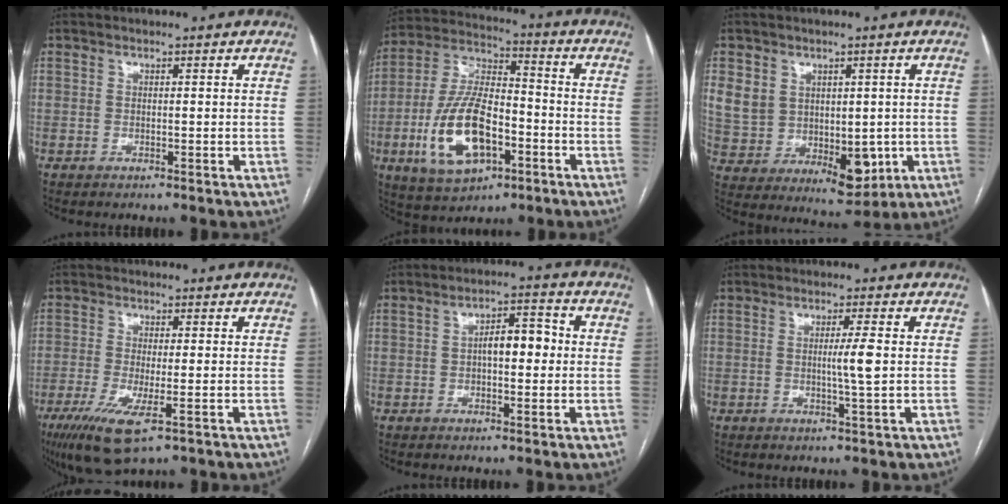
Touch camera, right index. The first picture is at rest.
{"total": 16.0, "force": [-5.3, 6.7, 13.5], "torque": [-0.285, 0.004, -0.090]}
{"total": 12.3, "force": [1.2, 9.7, 7.4], "torque": [-0.145, 0.017, 0.061]}
{"total": 8.4, "force": [-4.2, 1.6, 7.1], "torque": [-0.138, -0.025, -0.070]}
{"total": 5.4, "force": [0.1, 2.2, 5.0], "torque": [-0.078, 0.020, 0.000]}
{"total": 3.5, "force": [0.1, -0.5, 3.4], "torque": [-0.061, -0.006, 0.000]}